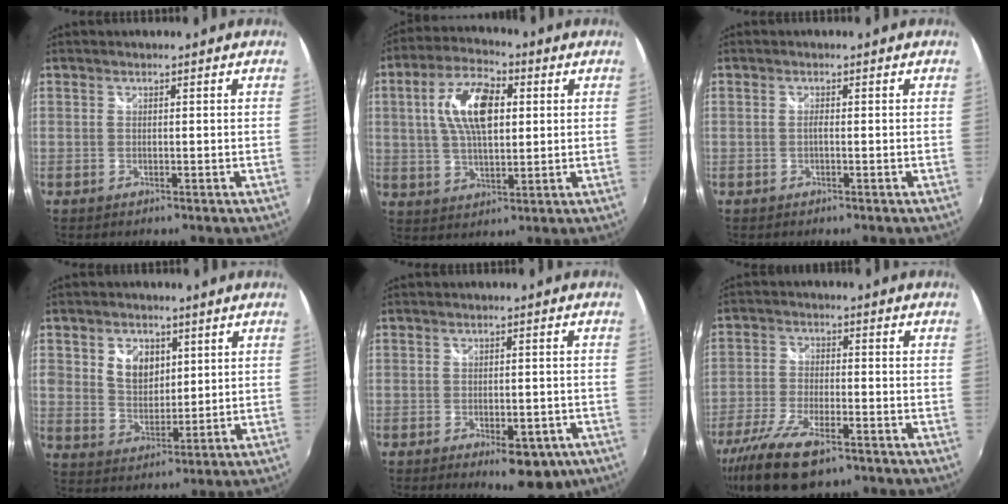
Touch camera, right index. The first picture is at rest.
{"total": 12.4, "force": [2.7, 5.9, 10.5], "torque": [-0.200, 0.017, 0.048]}
{"total": 0.7, "force": [-0.3, 0.0, 0.7], "torque": [-0.011, 0.003, -0.007]}
{"total": 8.1, "force": [2.9, 6.2, 4.4], "torque": [-0.085, 0.010, 0.056]}
{"total": 9.9, "force": [-6.0, 4.0, 6.8], "torque": [-0.101, -0.014, -0.070]}
{"total": 13.5, "force": [-9.2, 4.6, 8.8], "torque": [-0.201, -0.036, -0.175]}